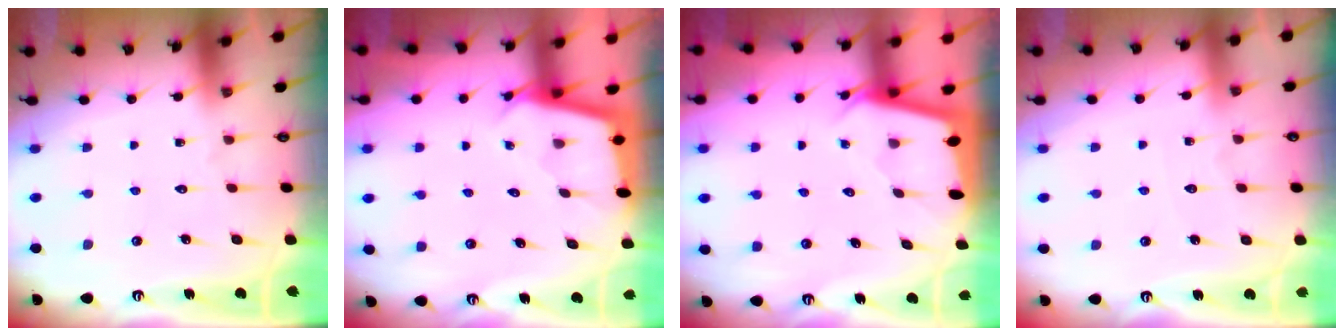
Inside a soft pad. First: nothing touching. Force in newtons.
{"total": 2.2, "press": 2.2, "slide": 0.2}
{"total": 2.0, "press": 2.0, "slide": 0.3}
{"total": 2.4, "press": 2.4, "slide": 0.3}